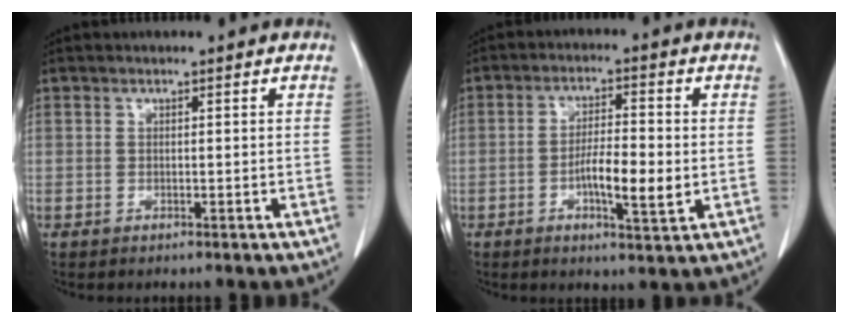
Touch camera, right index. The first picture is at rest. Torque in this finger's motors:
{"motor_torque": [1.19, -0.47, 0.60, 0.09]}